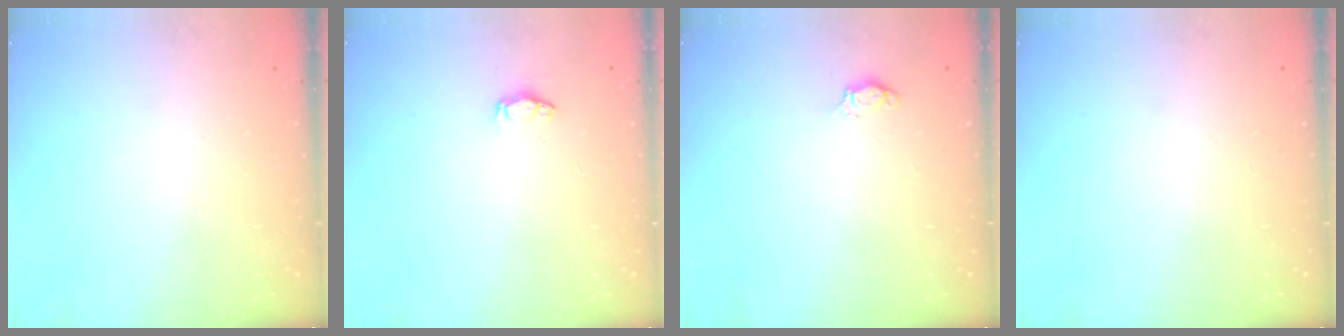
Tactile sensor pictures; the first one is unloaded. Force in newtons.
{"total": 3.0, "press": 2.9, "slide": 0.4}
{"total": 3.0, "press": 2.9, "slide": 0.4}
{"total": 0.0}